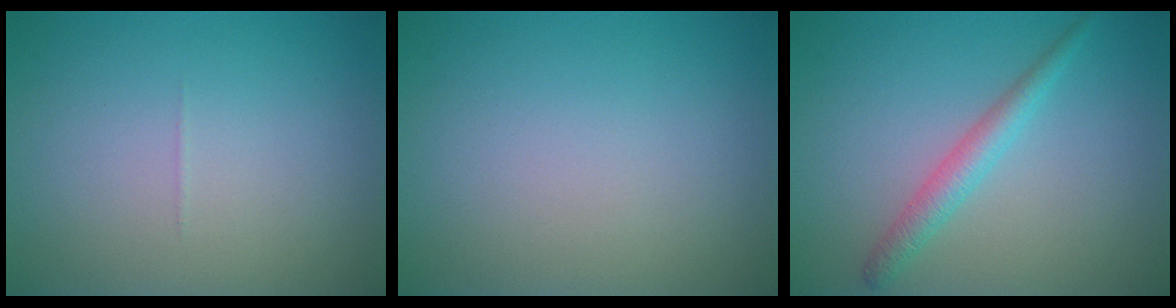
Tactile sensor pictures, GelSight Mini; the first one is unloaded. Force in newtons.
{"total": 0.0}
{"total": 2.4, "press": 2.4, "slide": 0.1}